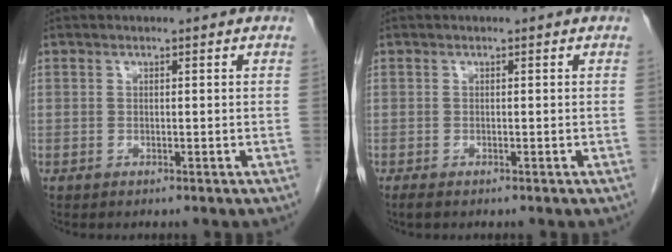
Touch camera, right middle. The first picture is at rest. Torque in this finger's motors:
{"motor_torque": [0.25, -0.09, 0.01, 0.01]}